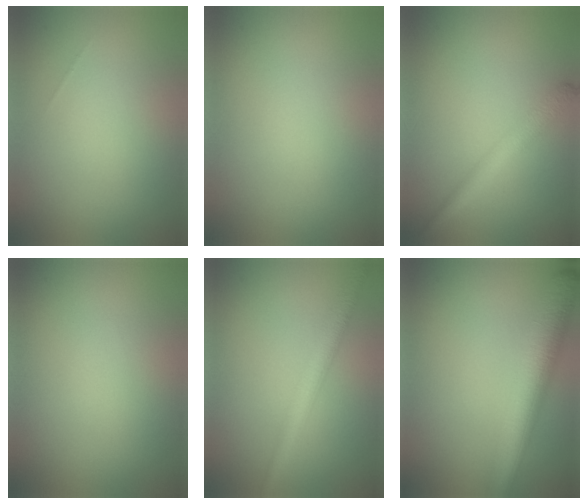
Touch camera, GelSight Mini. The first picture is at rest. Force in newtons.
{"total": 0.0}
{"total": 2.5, "press": 2.5, "slide": 0.1}
{"total": 0.0}
{"total": 3.3, "press": 3.3, "slide": 0.0}
{"total": 7.0, "press": 7.0, "slide": 0.3}